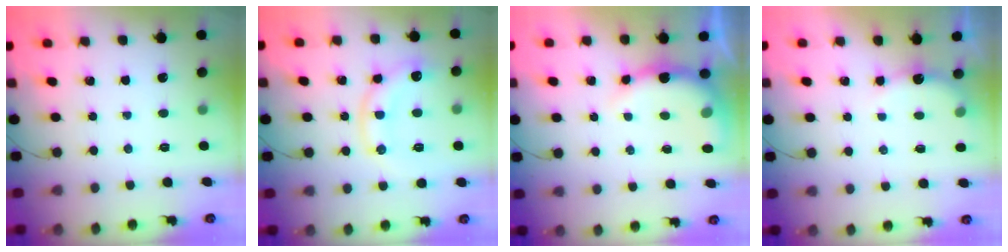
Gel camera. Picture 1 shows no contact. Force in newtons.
{"total": 11.1, "press": 11.1, "slide": 1.1}
{"total": 9.0, "press": 8.9, "slide": 0.6}
{"total": 2.9, "press": 2.9, "slide": 0.5}